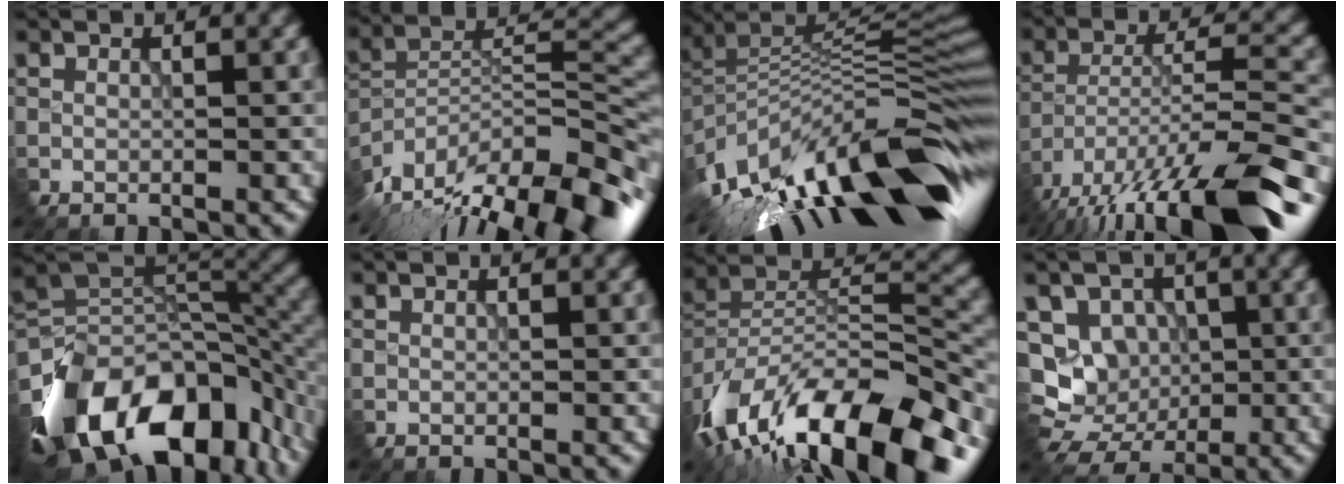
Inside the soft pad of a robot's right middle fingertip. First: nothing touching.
{"total": 15.0, "force": [-11.0, 4.2, 9.4], "torque": [-0.186, 0.025, -0.165]}
{"total": 13.8, "force": [-6.9, 4.7, 11.0], "torque": [-0.208, 0.008, -0.099]}
{"total": 15.8, "force": [-12.4, 3.3, 9.2], "torque": [-0.205, -0.009, -0.183]}
{"total": 15.3, "force": [-8.9, 9.0, 8.6], "torque": [-0.178, -0.010, -0.123]}
{"total": 0.0}
{"total": 15.4, "force": [-10.5, 6.3, 9.3], "torque": [-0.196, 0.005, -0.155]}
{"total": 5.6, "force": [-0.5, 5.2, 1.8], "torque": [-0.049, -0.008, 0.001]}